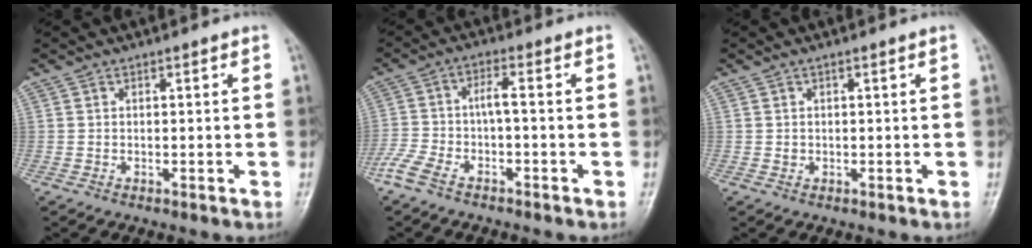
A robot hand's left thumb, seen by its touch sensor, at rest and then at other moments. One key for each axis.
{"total": 6.7, "fx": -3.3, "fy": 1.4, "fz": 5.6, "tx": -0.139, "ty": 0.026, "tz": -0.063}
{"total": 0.7, "fx": 0.2, "fy": 0.4, "fz": 0.6, "tx": -0.009, "ty": 0.006, "tz": 0.008}